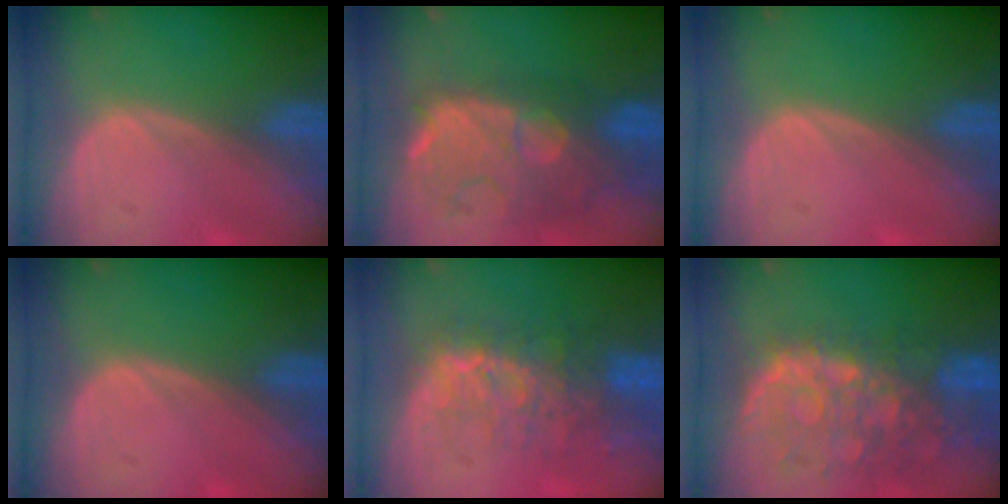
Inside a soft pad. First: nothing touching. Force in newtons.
{"total": 10.2, "press": 9.7, "slide": 3.4}
{"total": 0.0}
{"total": 0.0}
{"total": 9.0, "press": 8.3, "slide": 3.5}
{"total": 11.1, "press": 9.7, "slide": 5.4}